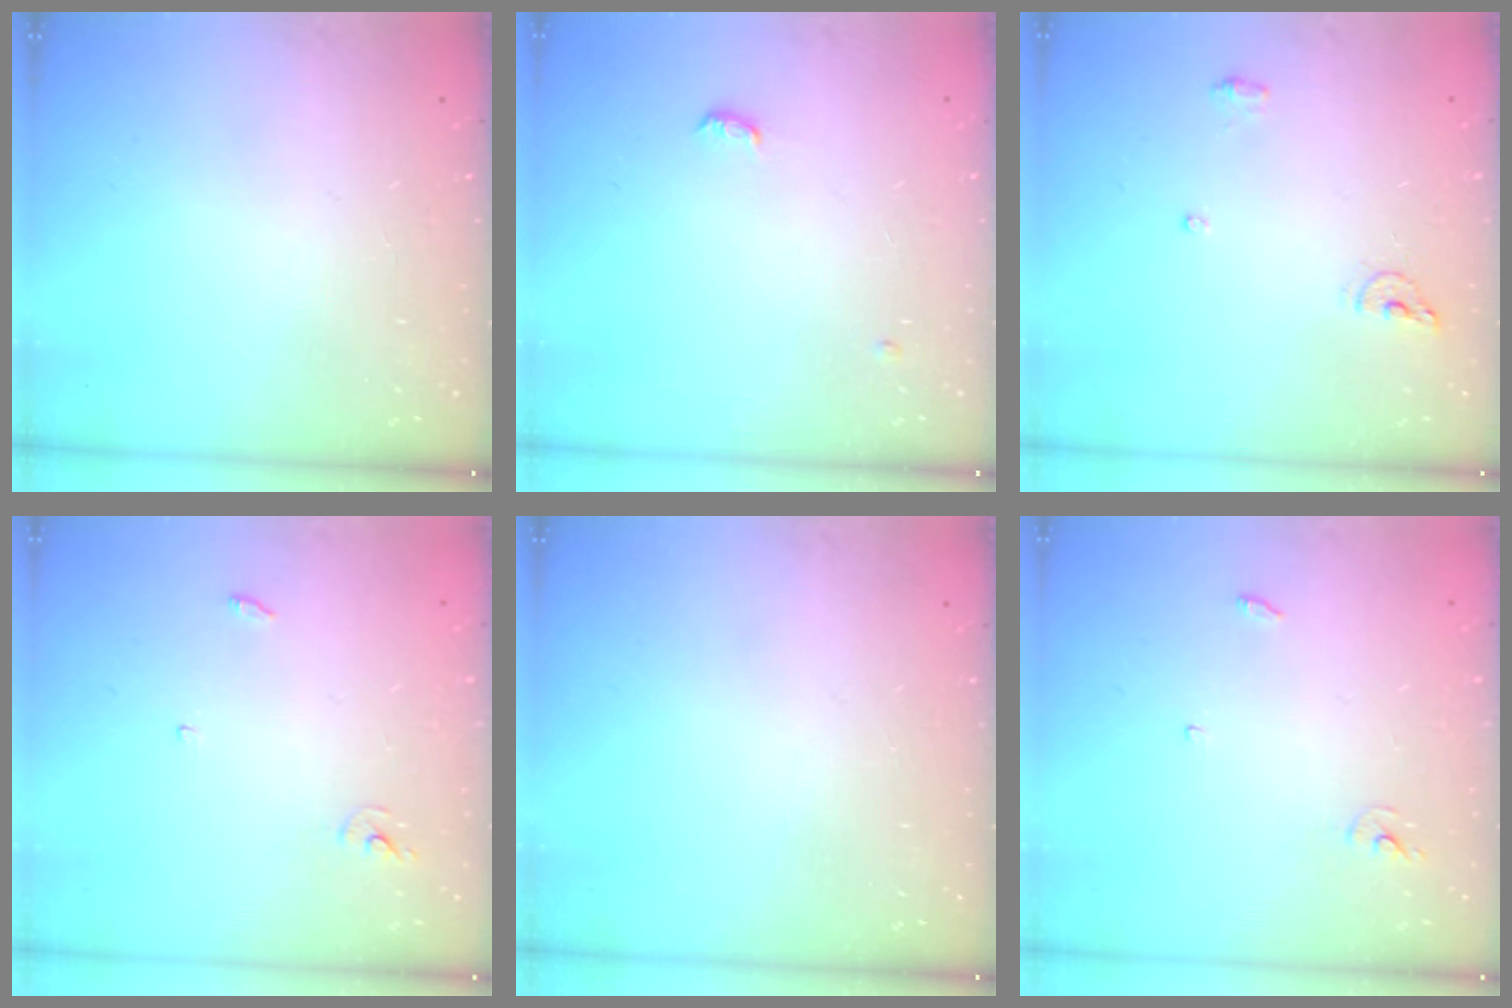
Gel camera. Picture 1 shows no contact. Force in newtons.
{"total": 7.6, "press": 4.2, "slide": 6.4}
{"total": 6.1, "press": 5.9, "slide": 1.4}
{"total": 2.4, "press": 2.4, "slide": 0.1}
{"total": 0.0}
{"total": 2.4, "press": 2.4, "slide": 0.1}